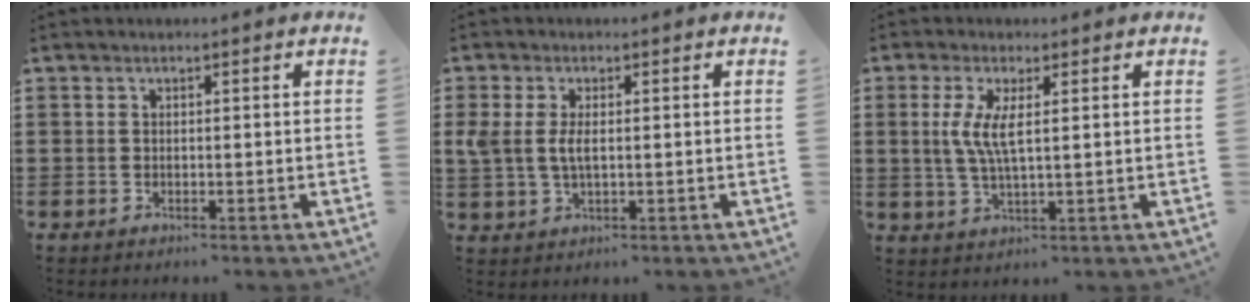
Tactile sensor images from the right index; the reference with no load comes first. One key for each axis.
{"total": 3.8, "fx": 0.4, "fy": 1.8, "fz": 3.3, "tx": -0.090, "ty": -0.002, "tz": -0.001}
{"total": 5.0, "fx": 1.0, "fy": 1.0, "fz": 4.8, "tx": -0.110, "ty": -0.006, "tz": 0.010}